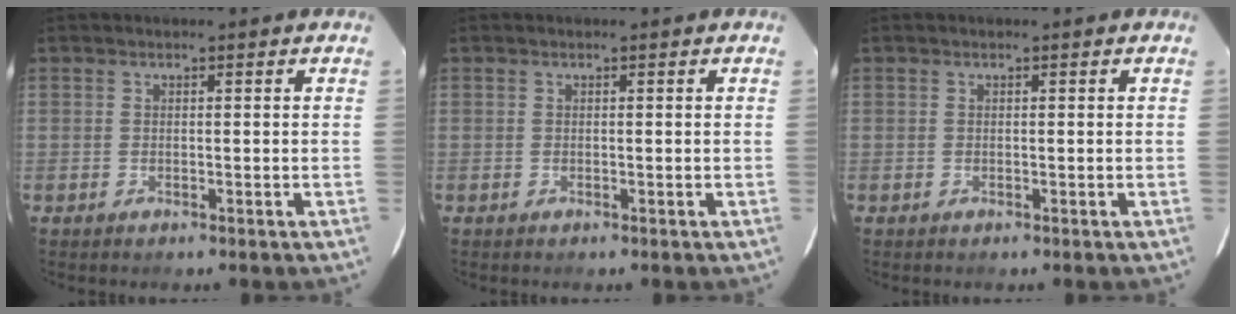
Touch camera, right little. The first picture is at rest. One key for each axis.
{"total": 0.0}
{"total": 0.0}